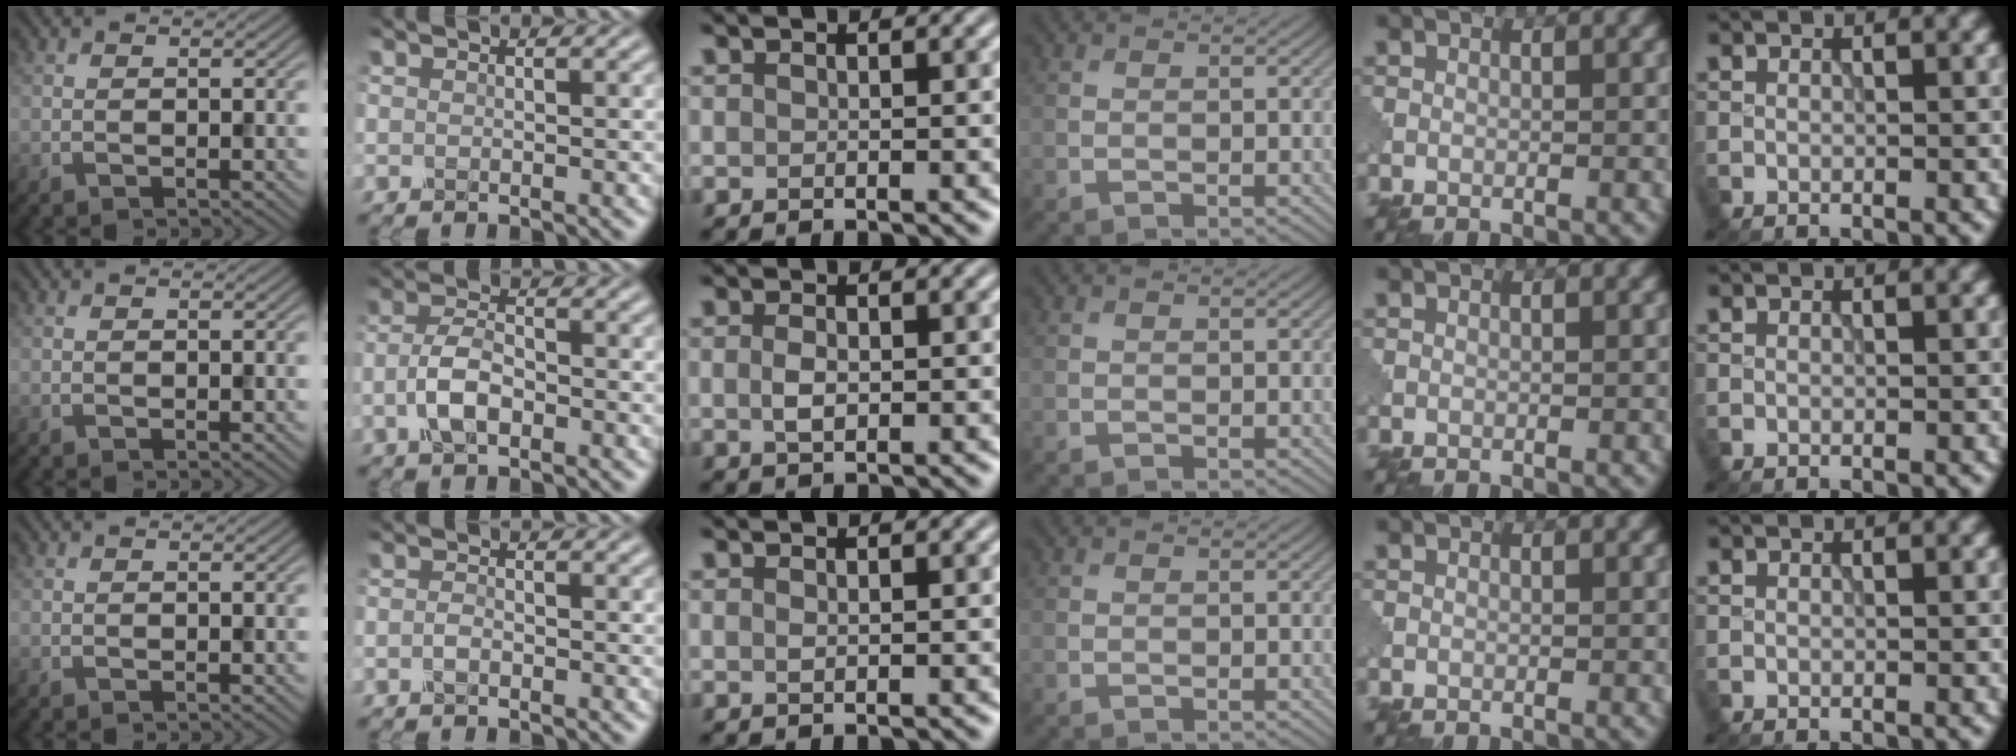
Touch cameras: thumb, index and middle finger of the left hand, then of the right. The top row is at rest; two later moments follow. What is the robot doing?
{"motion": "close", "object": "eyeshadow palette"}